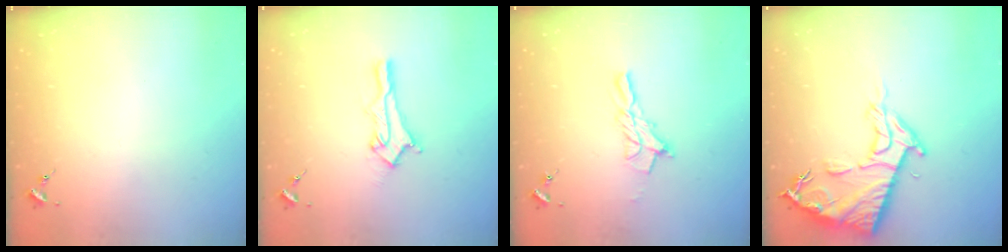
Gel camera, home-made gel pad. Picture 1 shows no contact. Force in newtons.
{"total": 11.8, "press": 11.8, "slide": 0.6}
{"total": 10.7, "press": 10.7, "slide": 0.9}
{"total": 15.5, "press": 15.5, "slide": 1.2}